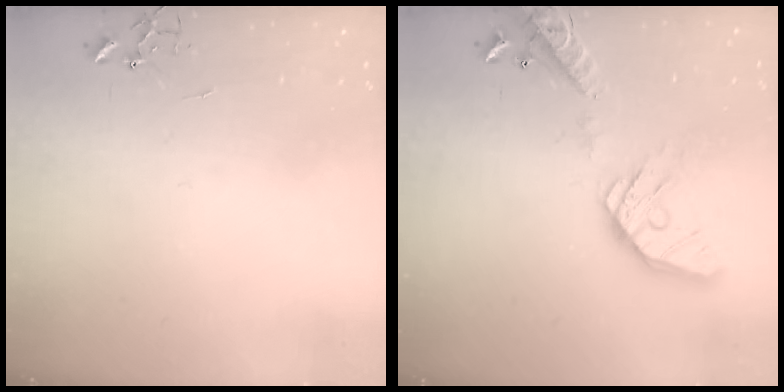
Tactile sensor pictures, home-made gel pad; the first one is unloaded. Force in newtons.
{"total": 19.5, "press": 19.2, "slide": 3.3}